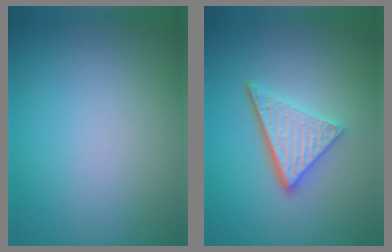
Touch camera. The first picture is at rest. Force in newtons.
{"total": 4.6, "press": 3.4, "slide": 3.1}